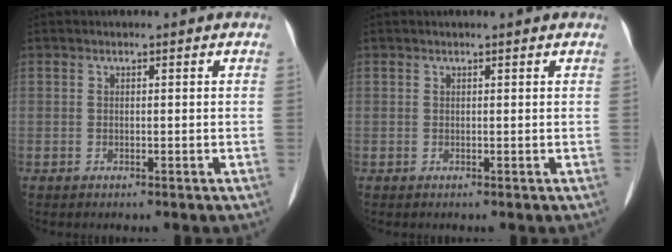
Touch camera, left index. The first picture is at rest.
{"total": 1.8, "force": [1.6, 0.2, 0.8], "torque": [-0.012, 0.013, 0.018]}